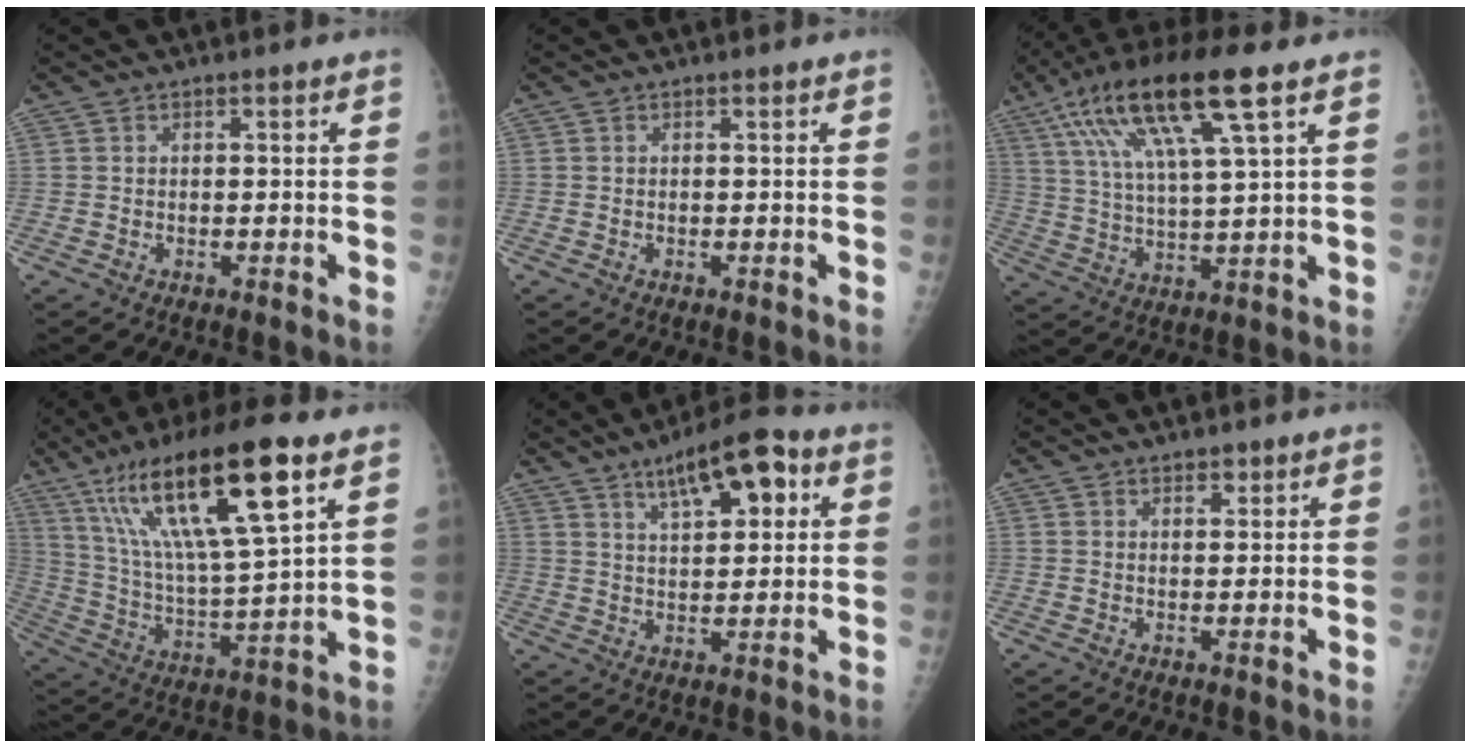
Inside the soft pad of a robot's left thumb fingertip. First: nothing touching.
{"total": 0.0}
{"total": 17.1, "force": [8.2, 3.2, 14.7], "torque": [-0.283, -0.008, 0.149]}
{"total": 22.5, "force": [11.6, 4.6, 18.8], "torque": [-0.337, -0.032, 0.214]}
{"total": 11.5, "force": [5.4, 4.4, 9.2], "torque": [-0.118, -0.008, 0.082]}
{"total": 1.9, "force": [1.3, 1.0, 0.9], "torque": [-0.002, -0.007, 0.018]}